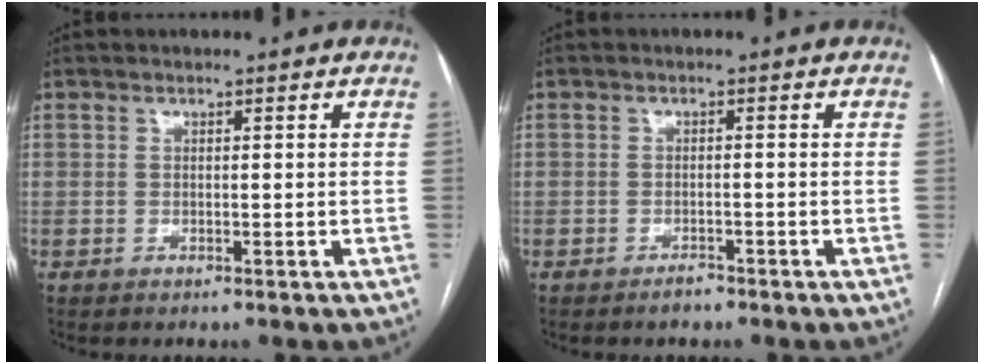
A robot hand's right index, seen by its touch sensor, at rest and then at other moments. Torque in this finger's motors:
{"motor_torque": [-0.14, 0.09, -0.13, -0.05]}